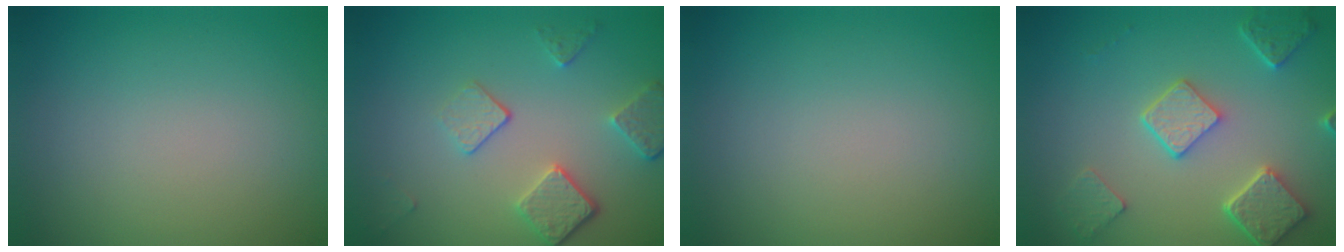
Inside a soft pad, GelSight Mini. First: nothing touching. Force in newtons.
{"total": 3.8, "press": 2.9, "slide": 2.5}
{"total": 0.0}
{"total": 5.0, "press": 4.0, "slide": 3.0}